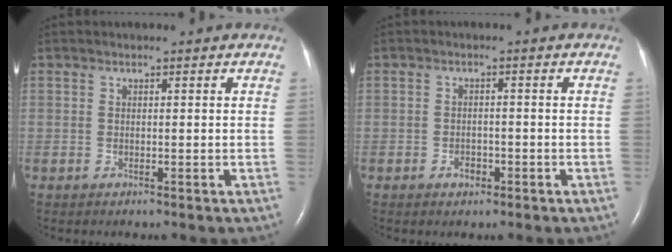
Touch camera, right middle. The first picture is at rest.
{"total": 1.9, "force": [-1.1, 1.2, 1.0], "torque": [-0.015, 0.004, -0.016]}